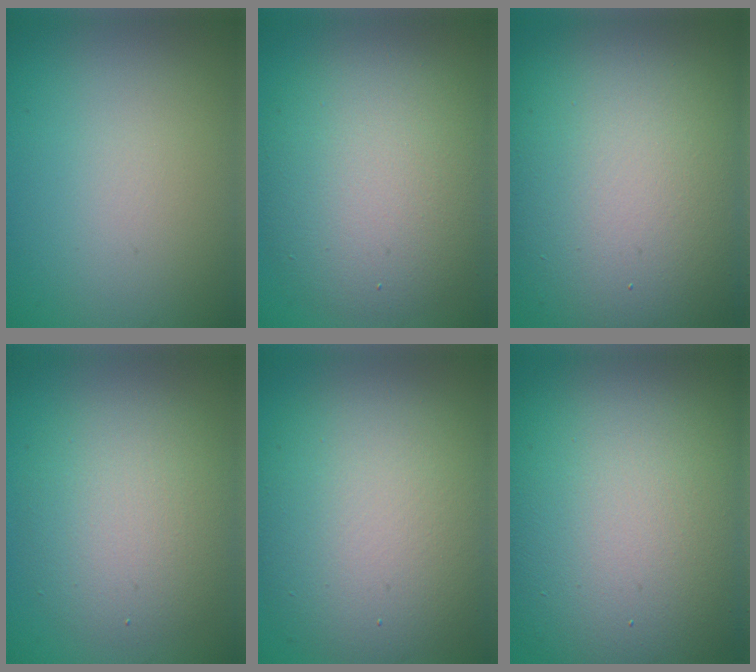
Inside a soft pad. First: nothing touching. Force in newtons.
{"total": 8.8, "press": 8.8, "slide": 0.7}
{"total": 17.2, "press": 17.2, "slide": 1.2}
{"total": 5.5, "press": 5.5, "slide": 0.4}
{"total": 10.5, "press": 10.5, "slide": 0.9}
{"total": 16.8, "press": 16.7, "slide": 0.9}